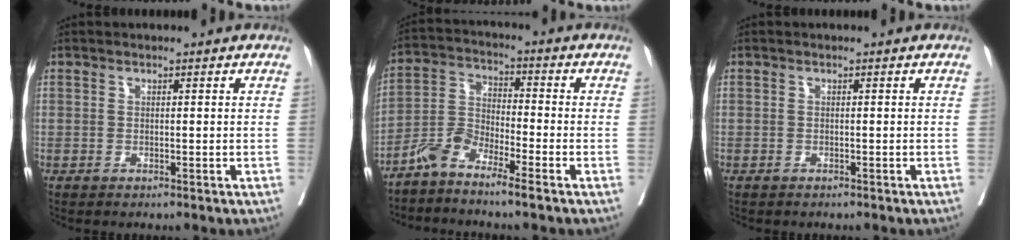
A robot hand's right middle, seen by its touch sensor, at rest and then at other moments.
{"total": 5.6, "force": [-4.6, 0.4, 3.1], "torque": [-0.076, -0.005, -0.102]}
{"total": 0.6, "force": [-0.5, 0.2, 0.1], "torque": [-0.009, 0.001, -0.010]}